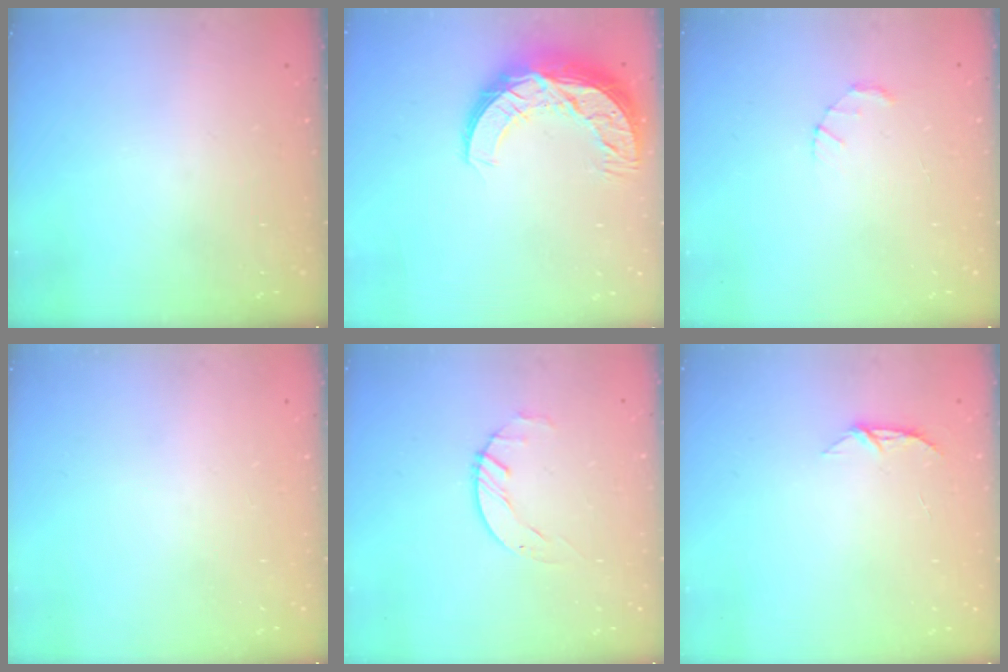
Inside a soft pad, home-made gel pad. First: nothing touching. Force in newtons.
{"total": 13.5, "press": 13.5, "slide": 0.8}
{"total": 1.5, "press": 1.5, "slide": 0.3}
{"total": 0.0}
{"total": 1.7, "press": 1.7, "slide": 0.3}
{"total": 4.6, "press": 4.5, "slide": 0.5}